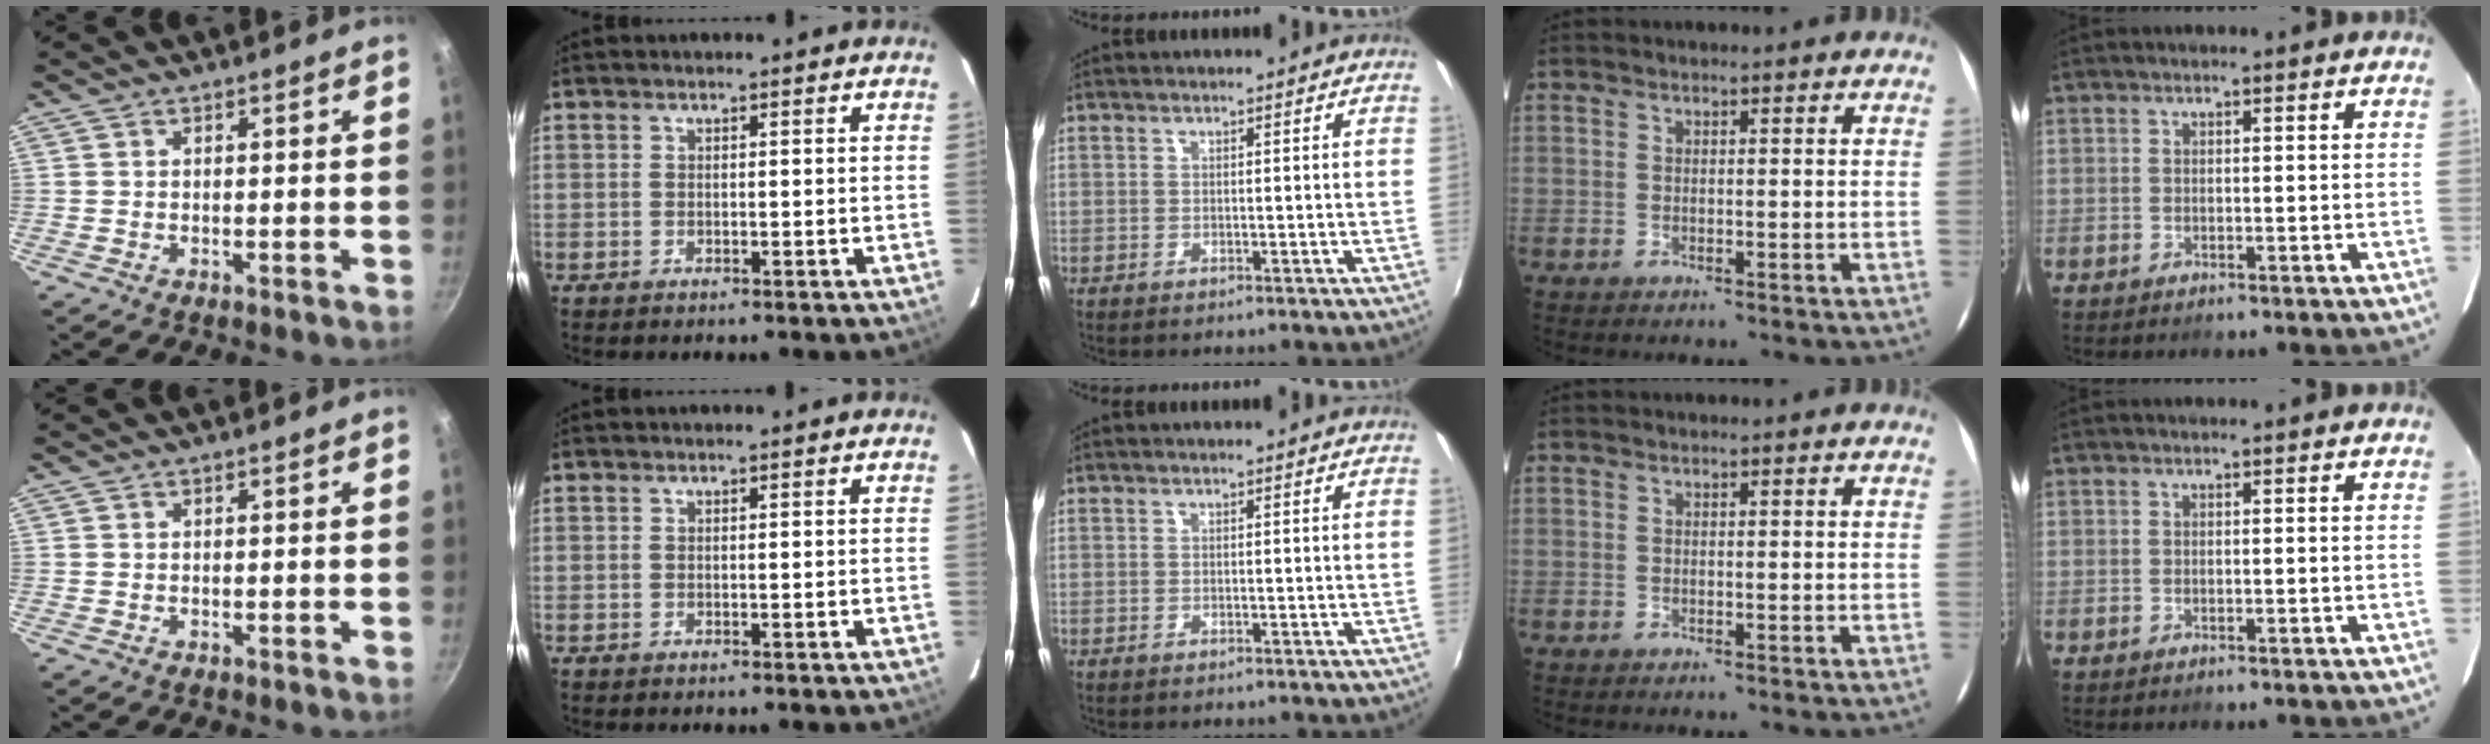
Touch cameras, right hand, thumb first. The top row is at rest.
{}